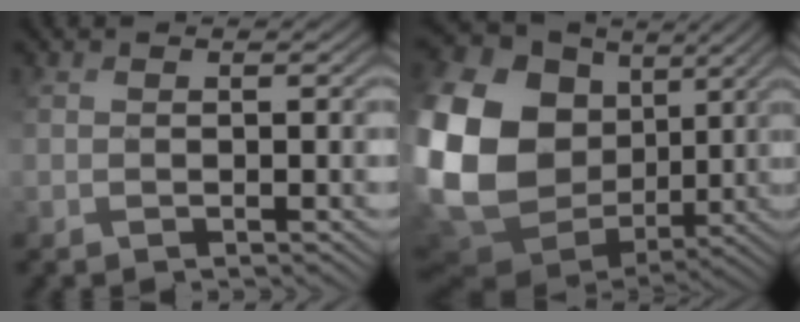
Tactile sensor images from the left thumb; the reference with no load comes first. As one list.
[{"total": 21.6, "force": [3.3, 17.4, 12.3], "torque": [-0.349, -0.005, 0.087]}]